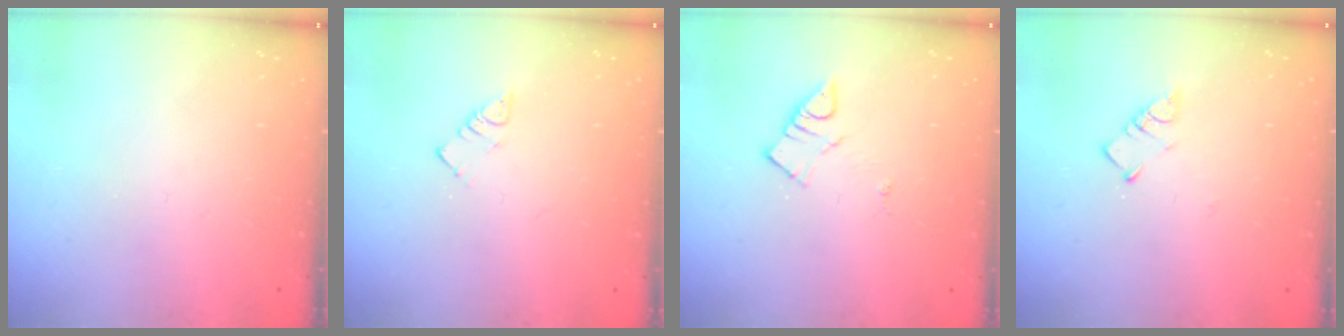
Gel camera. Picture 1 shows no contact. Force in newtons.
{"total": 2.8, "press": 2.8, "slide": 0.2}
{"total": 3.7, "press": 3.7, "slide": 0.5}
{"total": 2.9, "press": 2.9, "slide": 0.2}